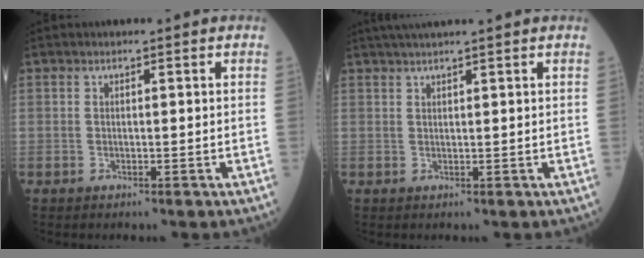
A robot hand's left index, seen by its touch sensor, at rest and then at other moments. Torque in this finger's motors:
{"motor_torque": [0.24, -0.13, -0.04, 0.00]}